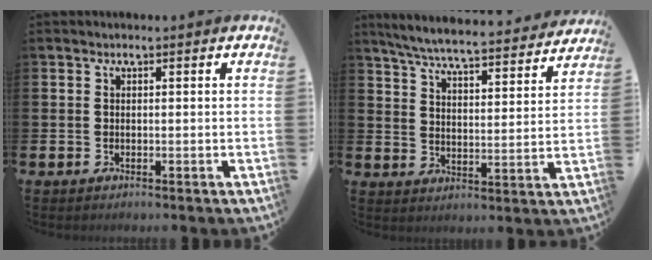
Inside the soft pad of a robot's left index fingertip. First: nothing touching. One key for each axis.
{"total": 6.7, "fx": 6.4, "fy": 0.5, "fz": 2.2, "tx": -0.063, "ty": -0.048, "tz": 0.107}